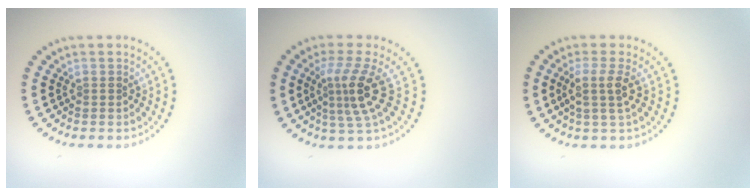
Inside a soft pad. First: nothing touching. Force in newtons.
{"total": 3.8, "press": 2.6, "slide": 2.7}
{"total": 2.2, "press": 1.9, "slide": 1.2}